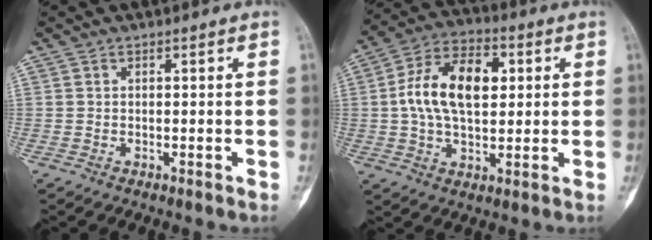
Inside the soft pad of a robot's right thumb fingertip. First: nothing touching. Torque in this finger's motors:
{"motor_torque": [0.30, 0.38, 1.18, 0.54, 0.24]}